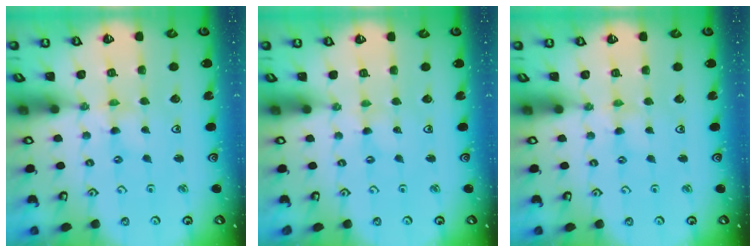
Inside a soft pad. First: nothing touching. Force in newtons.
{"total": 0.0}
{"total": 2.1, "press": 2.1, "slide": 0.4}